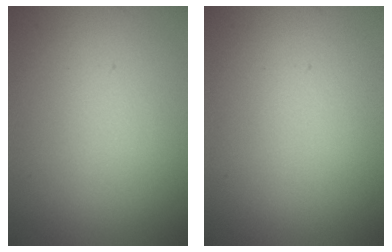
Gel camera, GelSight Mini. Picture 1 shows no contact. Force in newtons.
{"total": 0.0}